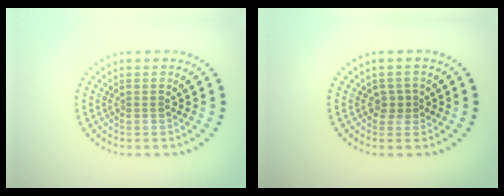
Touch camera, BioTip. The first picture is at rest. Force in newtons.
{"total": 1.4, "press": 1.1, "slide": 0.7}